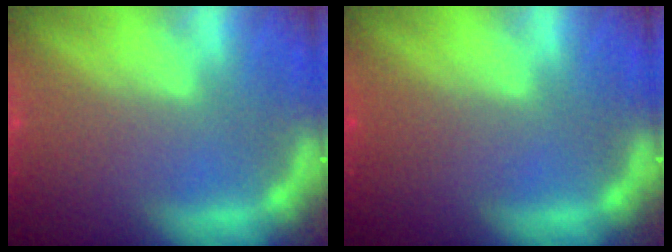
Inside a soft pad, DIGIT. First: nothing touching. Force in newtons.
{"total": 1.0}